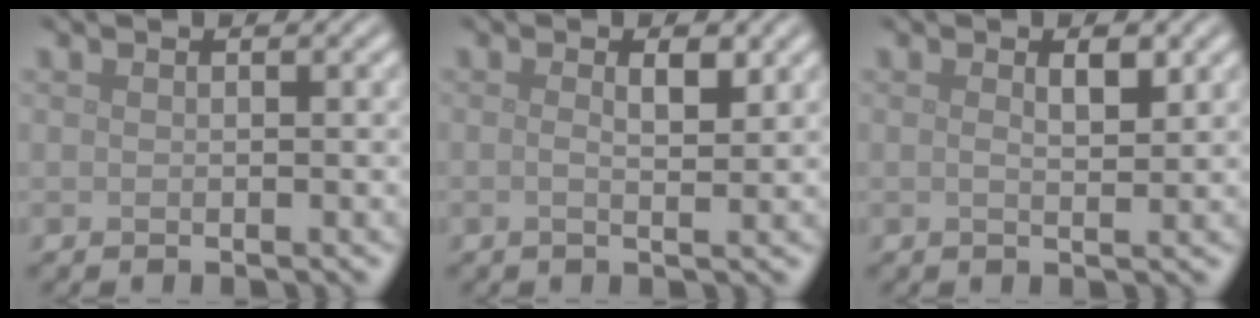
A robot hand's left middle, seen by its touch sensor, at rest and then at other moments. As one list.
[{"total": 1.7, "force": [0.3, 0.4, 1.7], "torque": [-0.028, 0.001, 0.002]}, {"total": 1.5, "force": [0.6, 0.3, 1.4], "torque": [-0.024, -0.001, 0.007]}]